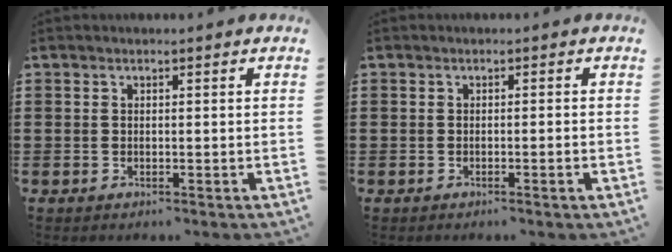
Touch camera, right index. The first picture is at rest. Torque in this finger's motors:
{"motor_torque": [-0.51, 0.30, 0.00, -0.01]}